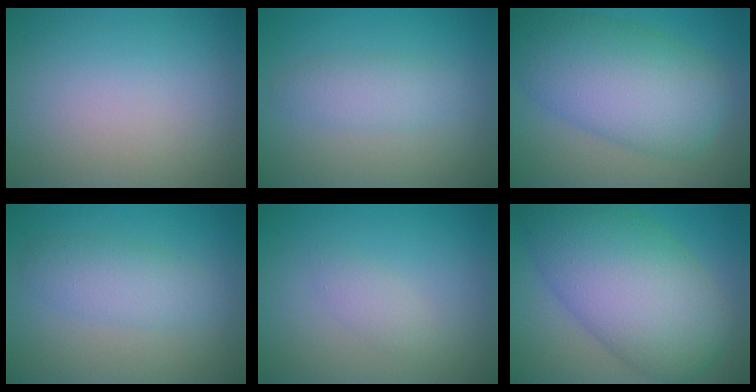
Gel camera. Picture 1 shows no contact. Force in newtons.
{"total": 2.3, "press": 2.3, "slide": 0.1}
{"total": 9.5, "press": 9.5, "slide": 0.1}
{"total": 3.0, "press": 3.0, "slide": 0.2}
{"total": 1.3, "press": 1.3, "slide": 0.1}
{"total": 11.9, "press": 11.9, "slide": 0.4}